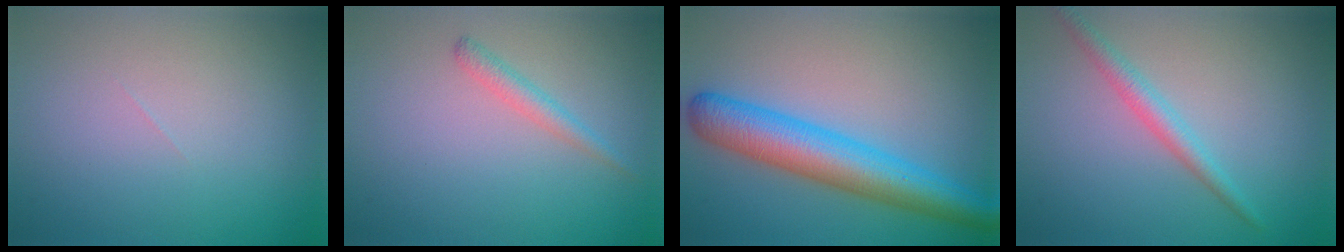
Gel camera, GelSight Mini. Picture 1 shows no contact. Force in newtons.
{"total": 1.4, "press": 1.4, "slide": 0.2}
{"total": 7.2, "press": 7.2, "slide": 0.2}
{"total": 2.2, "press": 2.2, "slide": 0.0}